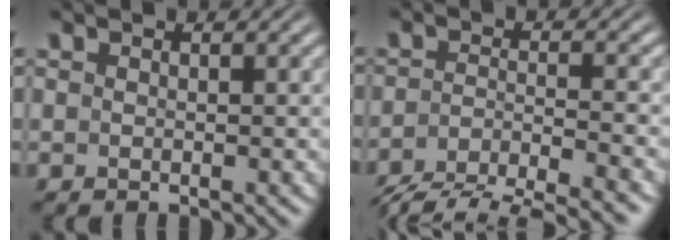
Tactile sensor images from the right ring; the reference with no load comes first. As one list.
[{"total": 6.8, "force": [-5.1, 3.3, 3.3], "torque": [-0.058, -0.025, -0.077]}]